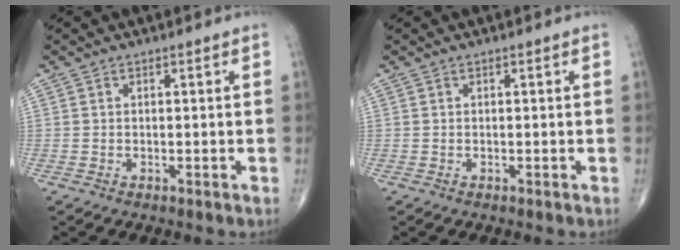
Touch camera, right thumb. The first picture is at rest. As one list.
[{"total": 0.0}]